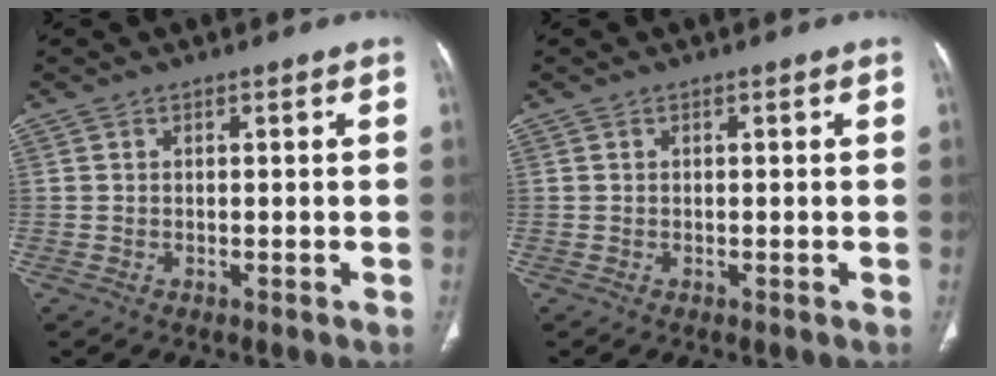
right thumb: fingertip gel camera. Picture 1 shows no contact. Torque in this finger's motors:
{"motor_torque": [0.11, 0.11, -0.19, -0.18, 0.01]}